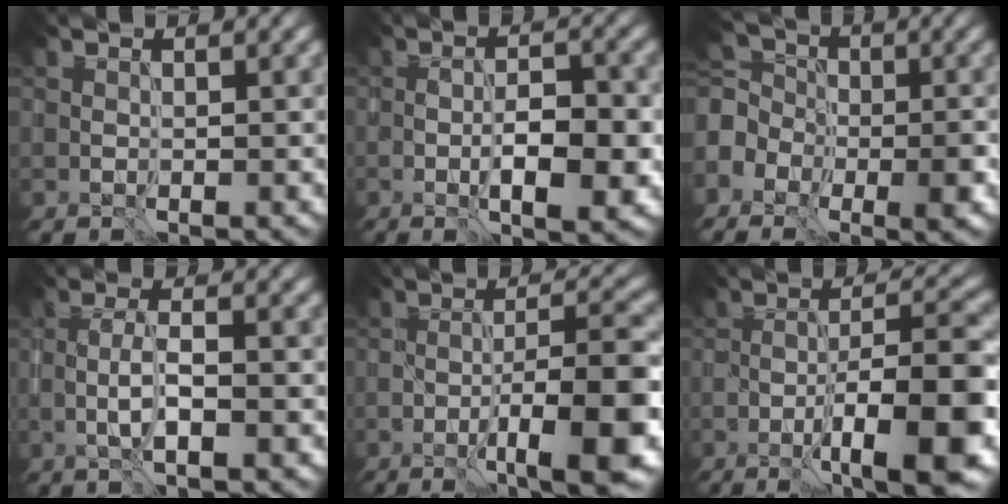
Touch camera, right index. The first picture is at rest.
{"total": 5.1, "force": [-1.1, 1.7, 4.6], "torque": [-0.075, -0.003, -0.015]}
{"total": 6.8, "force": [-3.0, 4.8, 3.7], "torque": [-0.070, 0.001, -0.067]}
{"total": 3.0, "force": [-0.6, 0.6, 2.8], "torque": [-0.055, 0.001, -0.012]}
{"total": 9.0, "force": [-4.0, 1.7, 7.9], "torque": [-0.099, 0.010, -0.059]}
{"total": 10.2, "force": [-4.5, 2.1, 8.9], "torque": [-0.117, 0.009, -0.066]}